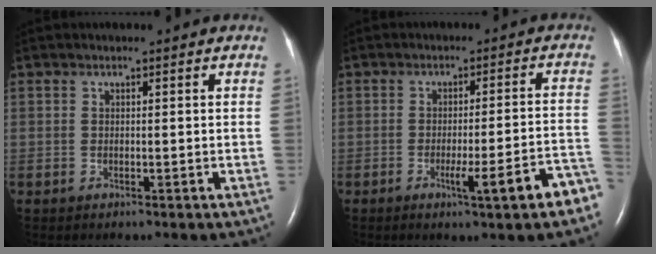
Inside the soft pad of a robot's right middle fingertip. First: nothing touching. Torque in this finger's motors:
{"motor_torque": [1.18, -0.63, 0.20, 0.08]}